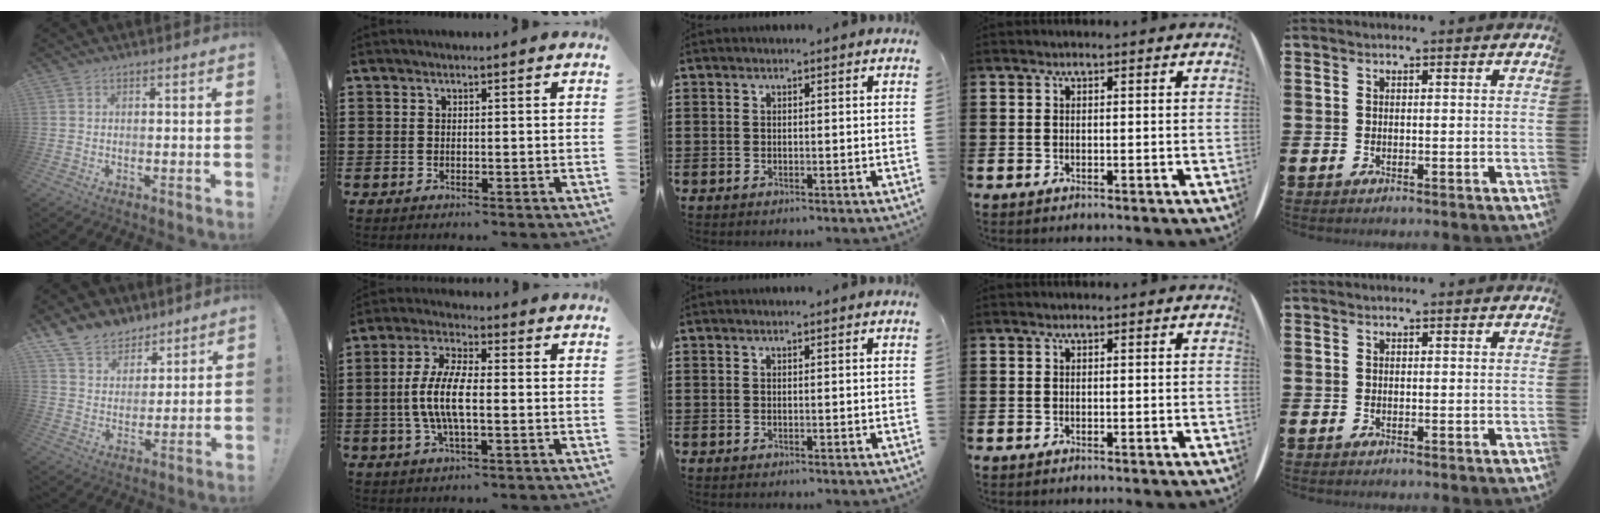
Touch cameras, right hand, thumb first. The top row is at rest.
{"thumb": {"total": 10.8, "force": [8.4, 6.5, 1.9], "torque": [-0.045, -0.064, 0.169]}, "index": {"total": 8.0, "force": [-1.1, 2.6, 7.5], "torque": [-0.172, -0.010, -0.030]}}